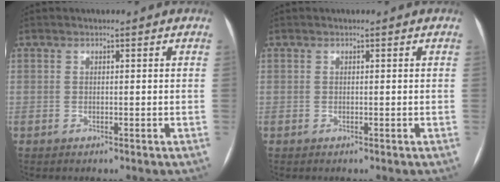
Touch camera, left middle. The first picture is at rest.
{"total": 0.0}